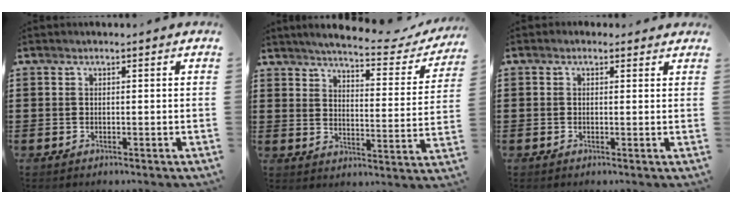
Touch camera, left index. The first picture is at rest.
{"total": 5.1, "force": [4.7, -0.1, 2.0], "torque": [-0.055, -0.033, 0.072]}
{"total": 0.9, "force": [0.5, 0.8, 0.2], "torque": [-0.007, 0.007, 0.008]}